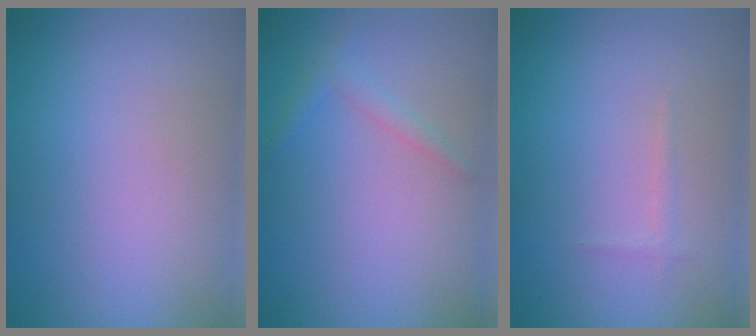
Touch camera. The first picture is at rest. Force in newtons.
{"total": 0.7, "press": 0.7, "slide": 0.0}
{"total": 0.5, "press": 0.5, "slide": 0.1}